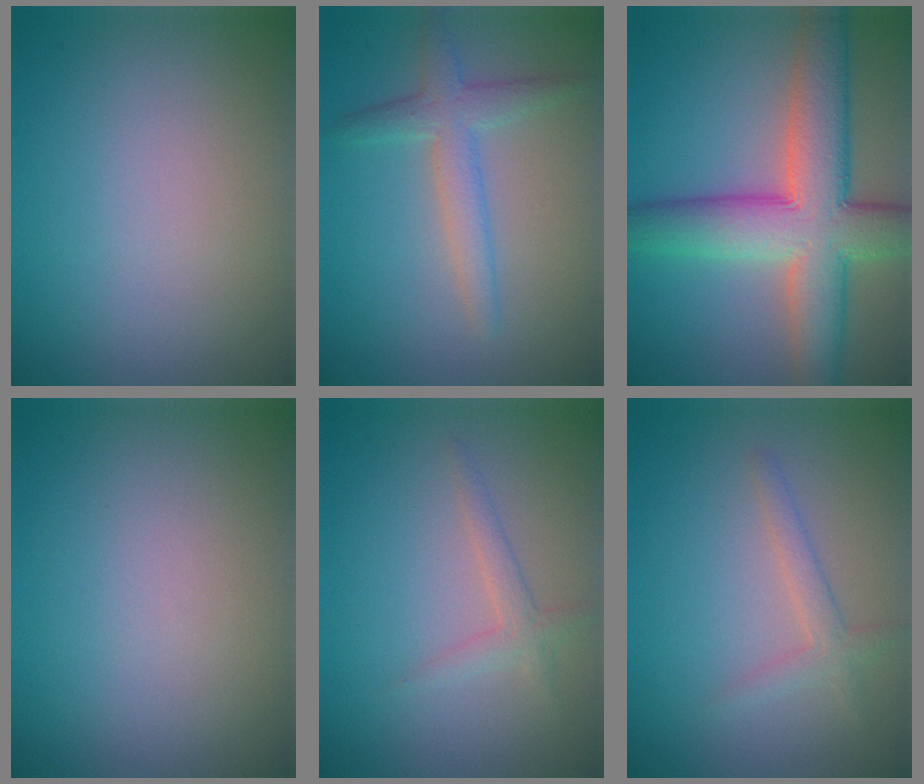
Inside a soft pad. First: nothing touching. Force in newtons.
{"total": 3.1, "press": 3.1, "slide": 0.1}
{"total": 9.9, "press": 9.9, "slide": 0.5}
{"total": 0.0}
{"total": 1.6, "press": 1.6, "slide": 0.1}
{"total": 1.9, "press": 1.9, "slide": 0.1}